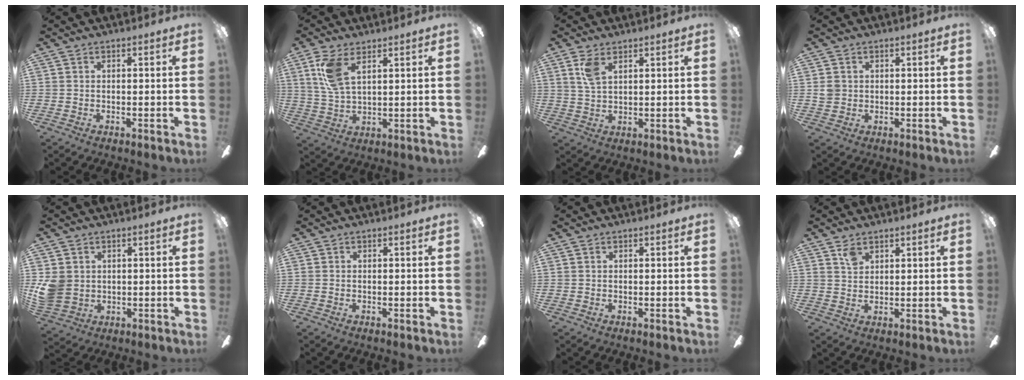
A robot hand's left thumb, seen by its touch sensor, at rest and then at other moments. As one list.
[{"total": 9.1, "force": [4.5, 3.9, 6.8], "torque": [-0.154, -0.002, 0.081]}, {"total": 5.5, "force": [3.0, 2.6, 3.8], "torque": [-0.084, 0.003, 0.055]}, {"total": 2.5, "force": [0.7, 2.3, 0.8], "torque": [-0.010, 0.002, 0.010]}, {"total": 6.2, "force": [1.3, 5.5, 2.4], "torque": [-0.065, 0.005, 0.027]}, {"total": 0.0}, {"total": 0.0}, {"total": 3.2, "force": [2.3, 1.6, 1.5], "torque": [-0.026, -0.004, 0.042]}]